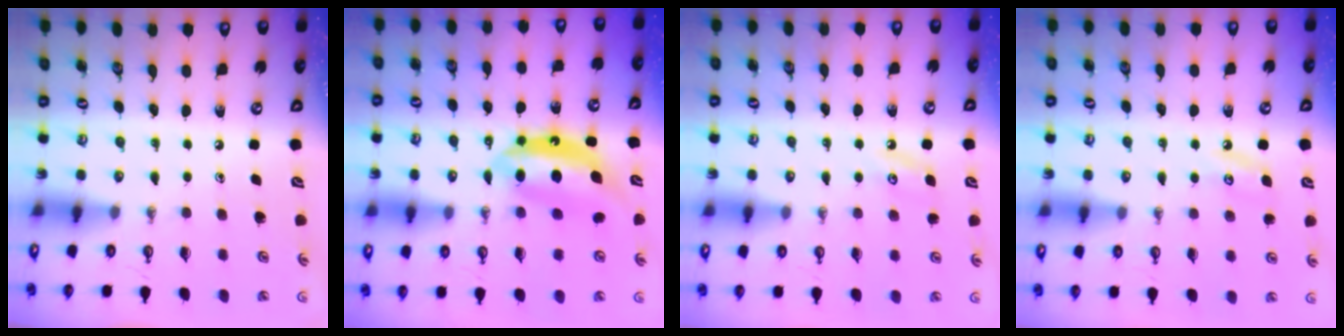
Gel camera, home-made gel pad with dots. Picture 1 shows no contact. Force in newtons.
{"total": 12.2, "press": 12.1, "slide": 1.3}
{"total": 4.3, "press": 4.3, "slide": 0.6}
{"total": 4.9, "press": 4.9, "slide": 0.5}